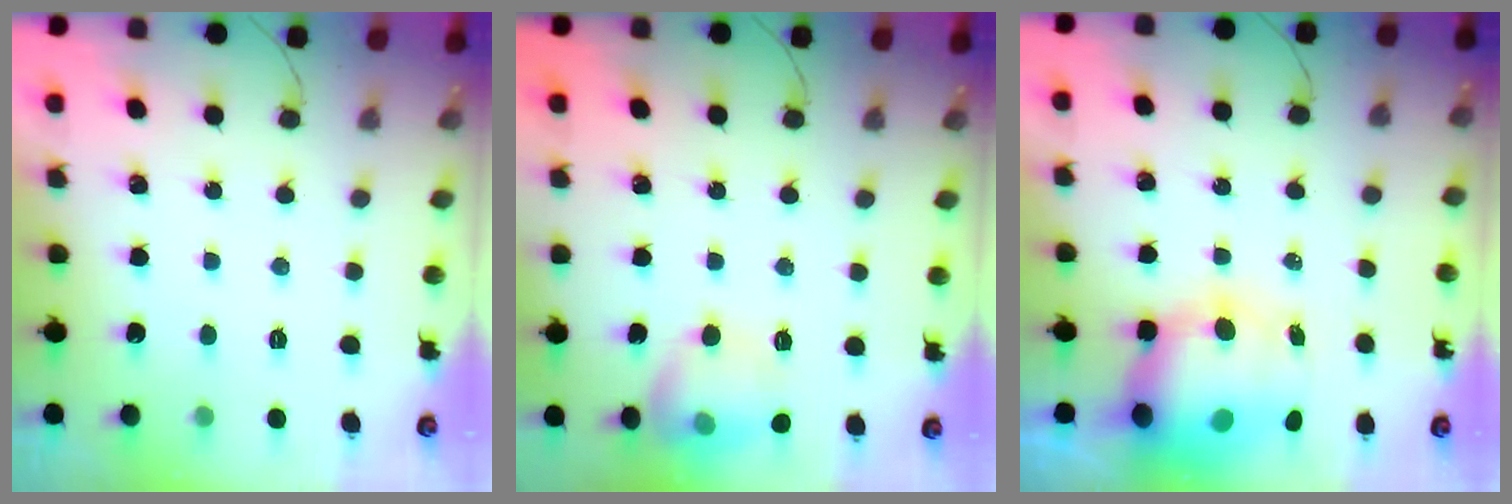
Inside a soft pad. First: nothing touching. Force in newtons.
{"total": 10.9, "press": 10.8, "slide": 0.8}
{"total": 10.6, "press": 10.2, "slide": 2.6}